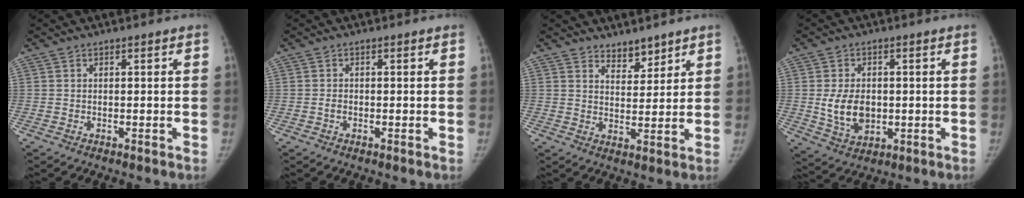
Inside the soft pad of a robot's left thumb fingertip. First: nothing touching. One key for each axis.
{"total": 1.0, "fx": -0.4, "fy": 0.7, "fz": 0.5, "tx": -0.006, "ty": 0.003, "tz": -0.007}
{"total": 4.4, "fx": 3.7, "fy": 2.0, "fz": 1.1, "tx": 0.007, "ty": -0.031, "tz": 0.064}
{"total": 8.4, "fx": -0.3, "fy": 5.9, "fz": 5.9, "tx": -0.088, "ty": -0.007, "tz": 0.007}